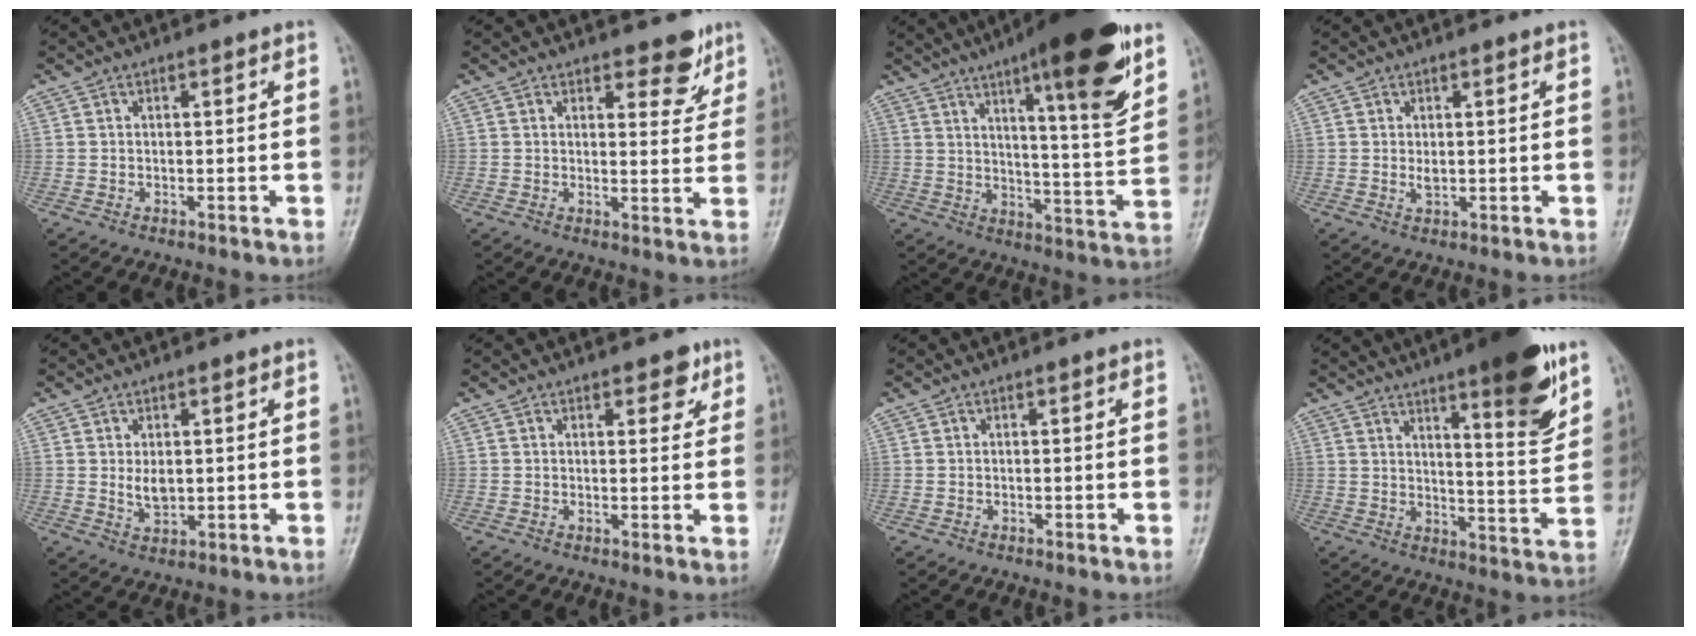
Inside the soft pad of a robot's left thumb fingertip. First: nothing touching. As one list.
[{"total": 5.7, "force": [4.1, 2.8, 2.9], "torque": [-0.006, -0.026, 0.052]}, {"total": 20.9, "force": [12.0, 4.1, 16.6], "torque": [-0.217, -0.055, 0.177]}, {"total": 1.9, "force": [0.4, 1.0, 1.5], "torque": [-0.022, -0.005, 0.009]}, {"total": 3.5, "force": [0.6, 2.2, 2.7], "torque": [-0.037, -0.010, 0.016]}, {"total": 3.4, "force": [2.0, 1.9, 2.0], "torque": [-0.004, -0.008, 0.023]}, {"total": 0.0}, {"total": 15.6, "force": [9.4, 3.2, 12.0], "torque": [-0.146, -0.057, 0.138]}]